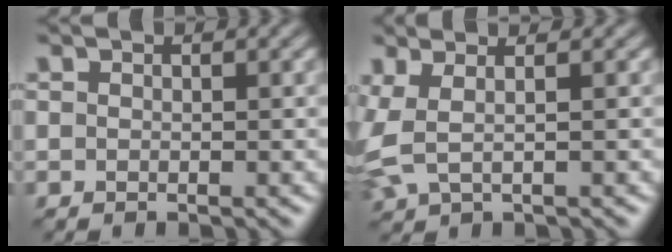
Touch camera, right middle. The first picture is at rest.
{"total": 3.0, "force": [-0.1, 1.2, 2.8], "torque": [-0.087, -0.004, 0.006]}